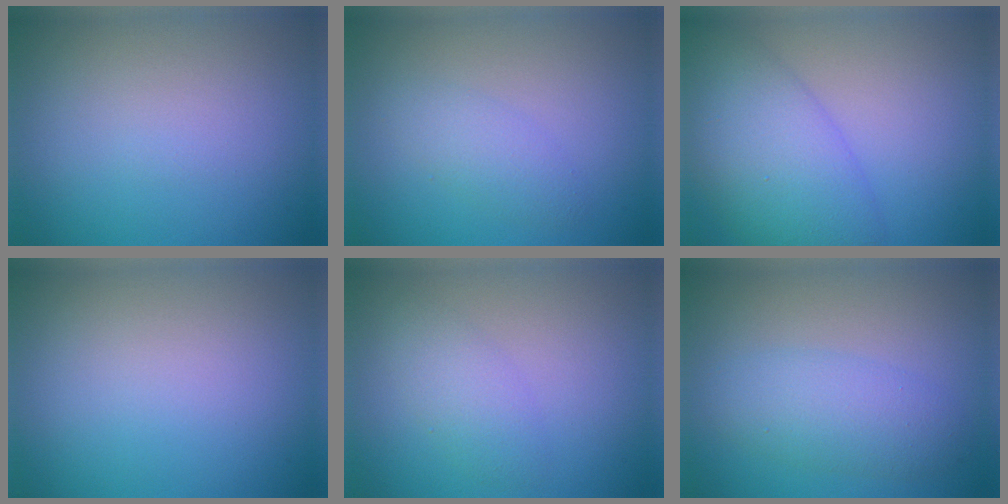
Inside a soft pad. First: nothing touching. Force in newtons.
{"total": 2.0, "press": 2.0, "slide": 0.0}
{"total": 8.2, "press": 8.2, "slide": 0.3}
{"total": 0.0}
{"total": 2.5, "press": 2.5, "slide": 0.1}
{"total": 3.7, "press": 3.7, "slide": 0.1}